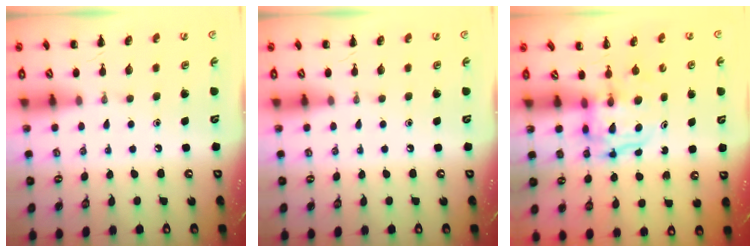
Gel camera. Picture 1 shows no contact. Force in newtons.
{"total": 0.0}
{"total": 3.7, "press": 3.6, "slide": 0.4}